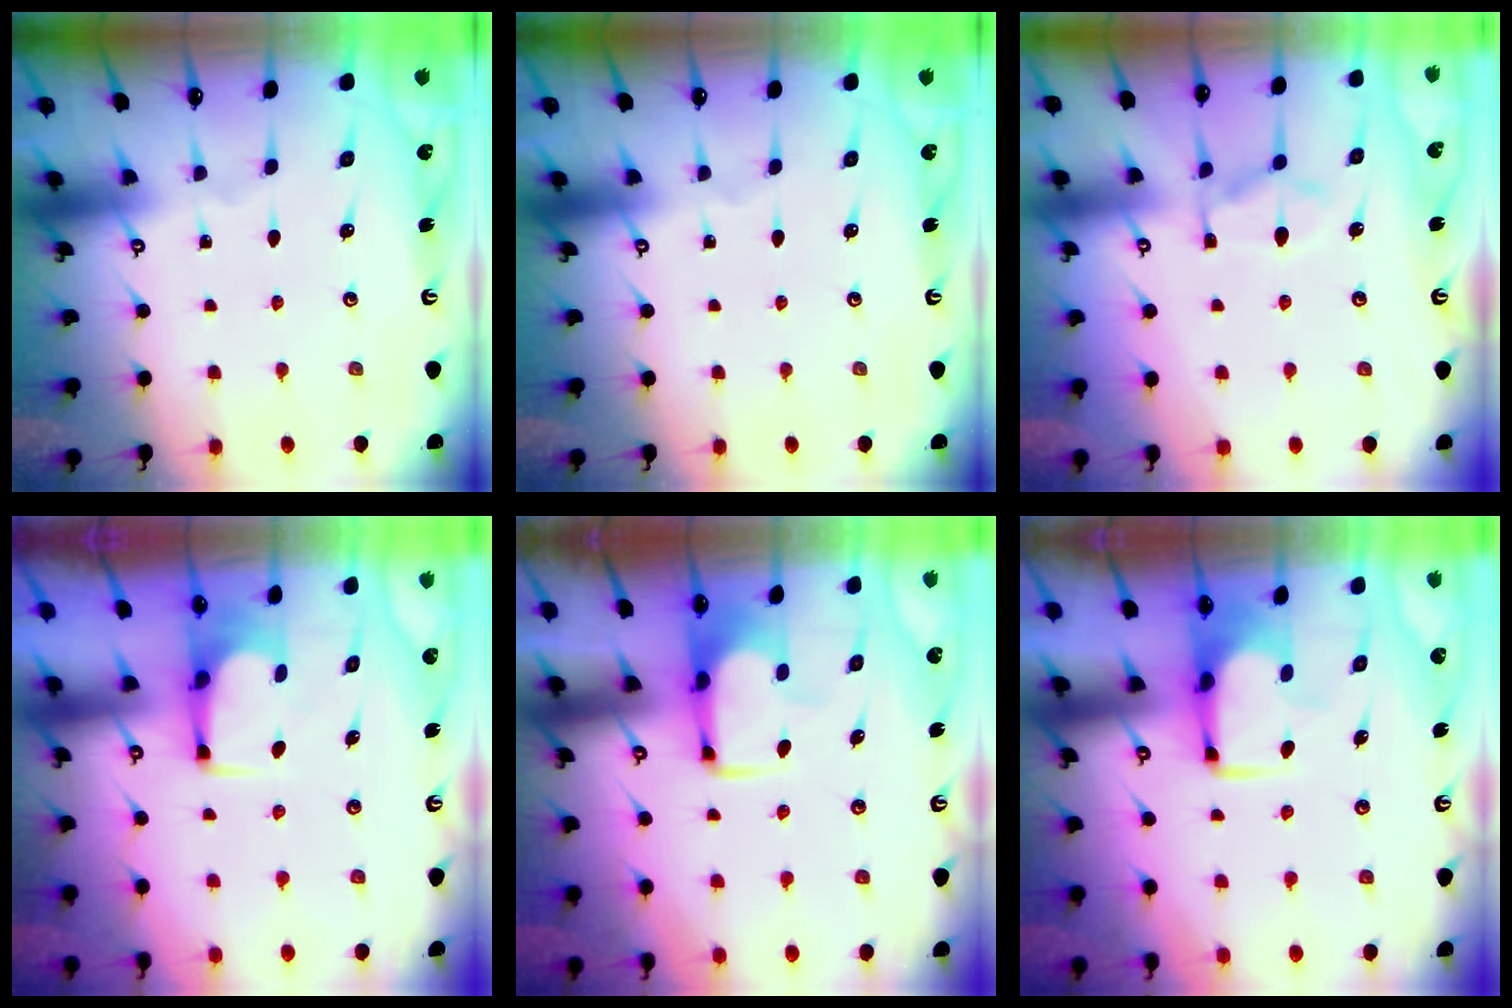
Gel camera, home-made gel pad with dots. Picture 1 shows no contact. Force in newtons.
{"total": 0.0}
{"total": 3.6, "press": 3.3, "slide": 1.3}
{"total": 2.5, "press": 2.4, "slide": 0.4}
{"total": 2.0, "press": 2.0, "slide": 0.4}
{"total": 0.6, "press": 0.6, "slide": 0.2}